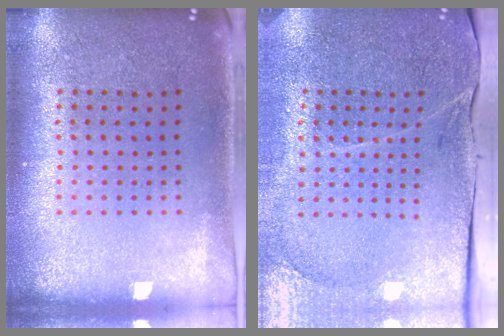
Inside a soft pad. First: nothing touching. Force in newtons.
{"total": 3.3, "press": 3.2, "slide": 0.6}